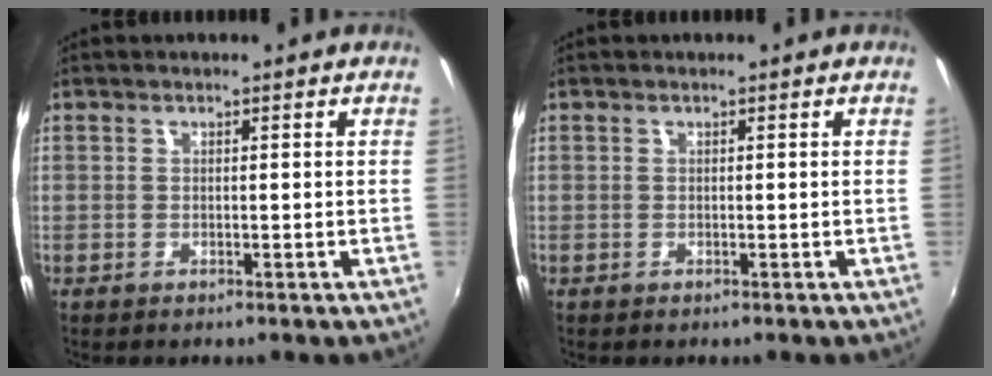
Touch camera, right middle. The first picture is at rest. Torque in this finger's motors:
{"motor_torque": [0.00, -0.24, 0.07, 0.00]}